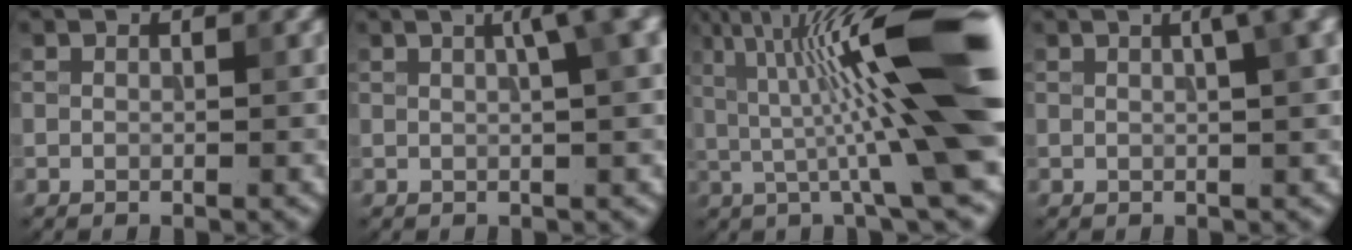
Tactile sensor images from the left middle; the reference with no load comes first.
{"total": 4.5, "force": [1.5, 1.0, 4.1], "torque": [-0.042, 0.017, 0.018]}
{"total": 14.9, "force": [1.5, 2.0, 14.6], "torque": [-0.213, 0.026, 0.019]}
{"total": 3.8, "force": [1.4, 1.0, 3.4], "torque": [-0.032, 0.014, 0.012]}